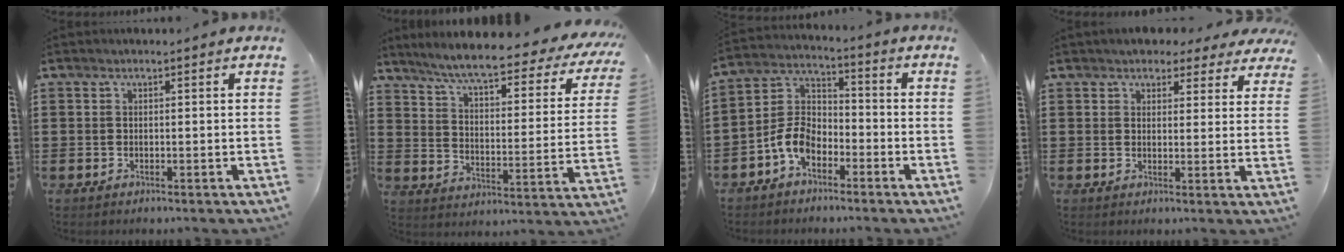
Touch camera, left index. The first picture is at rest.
{"total": 7.0, "force": [5.7, 0.0, 3.9], "torque": [-0.100, -0.040, 0.091]}
{"total": 7.2, "force": [-4.2, 4.2, 4.0], "torque": [-0.116, 0.003, -0.091]}
{"total": 3.6, "force": [3.2, 1.3, 0.8], "torque": [-0.021, -0.004, 0.057]}